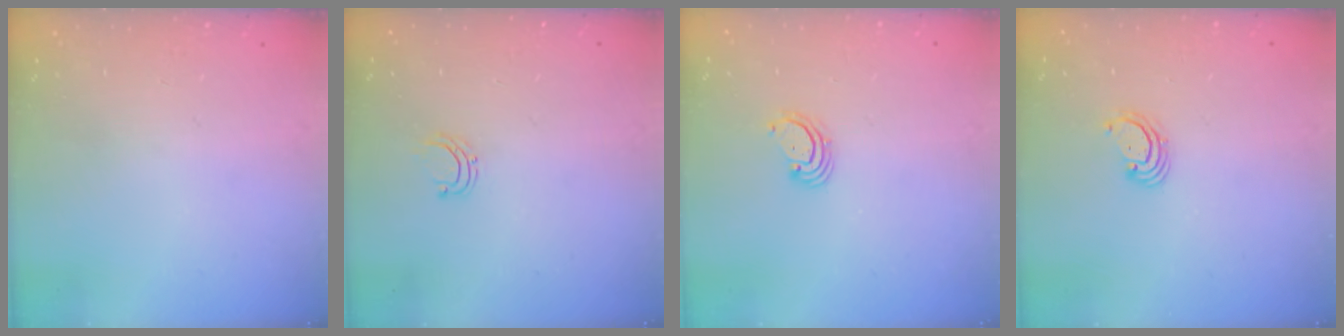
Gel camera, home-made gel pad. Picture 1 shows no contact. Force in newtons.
{"total": 4.3, "press": 4.3, "slide": 0.3}
{"total": 2.7, "press": 2.7, "slide": 0.3}
{"total": 2.6, "press": 2.6, "slide": 0.3}